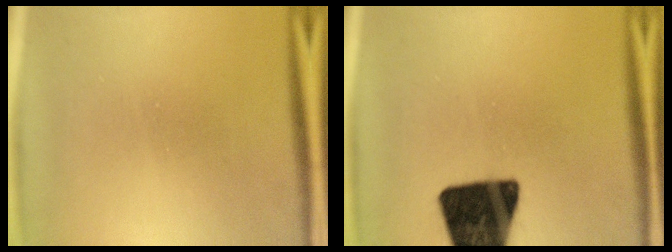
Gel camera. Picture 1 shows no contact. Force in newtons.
{"total": 18.9}